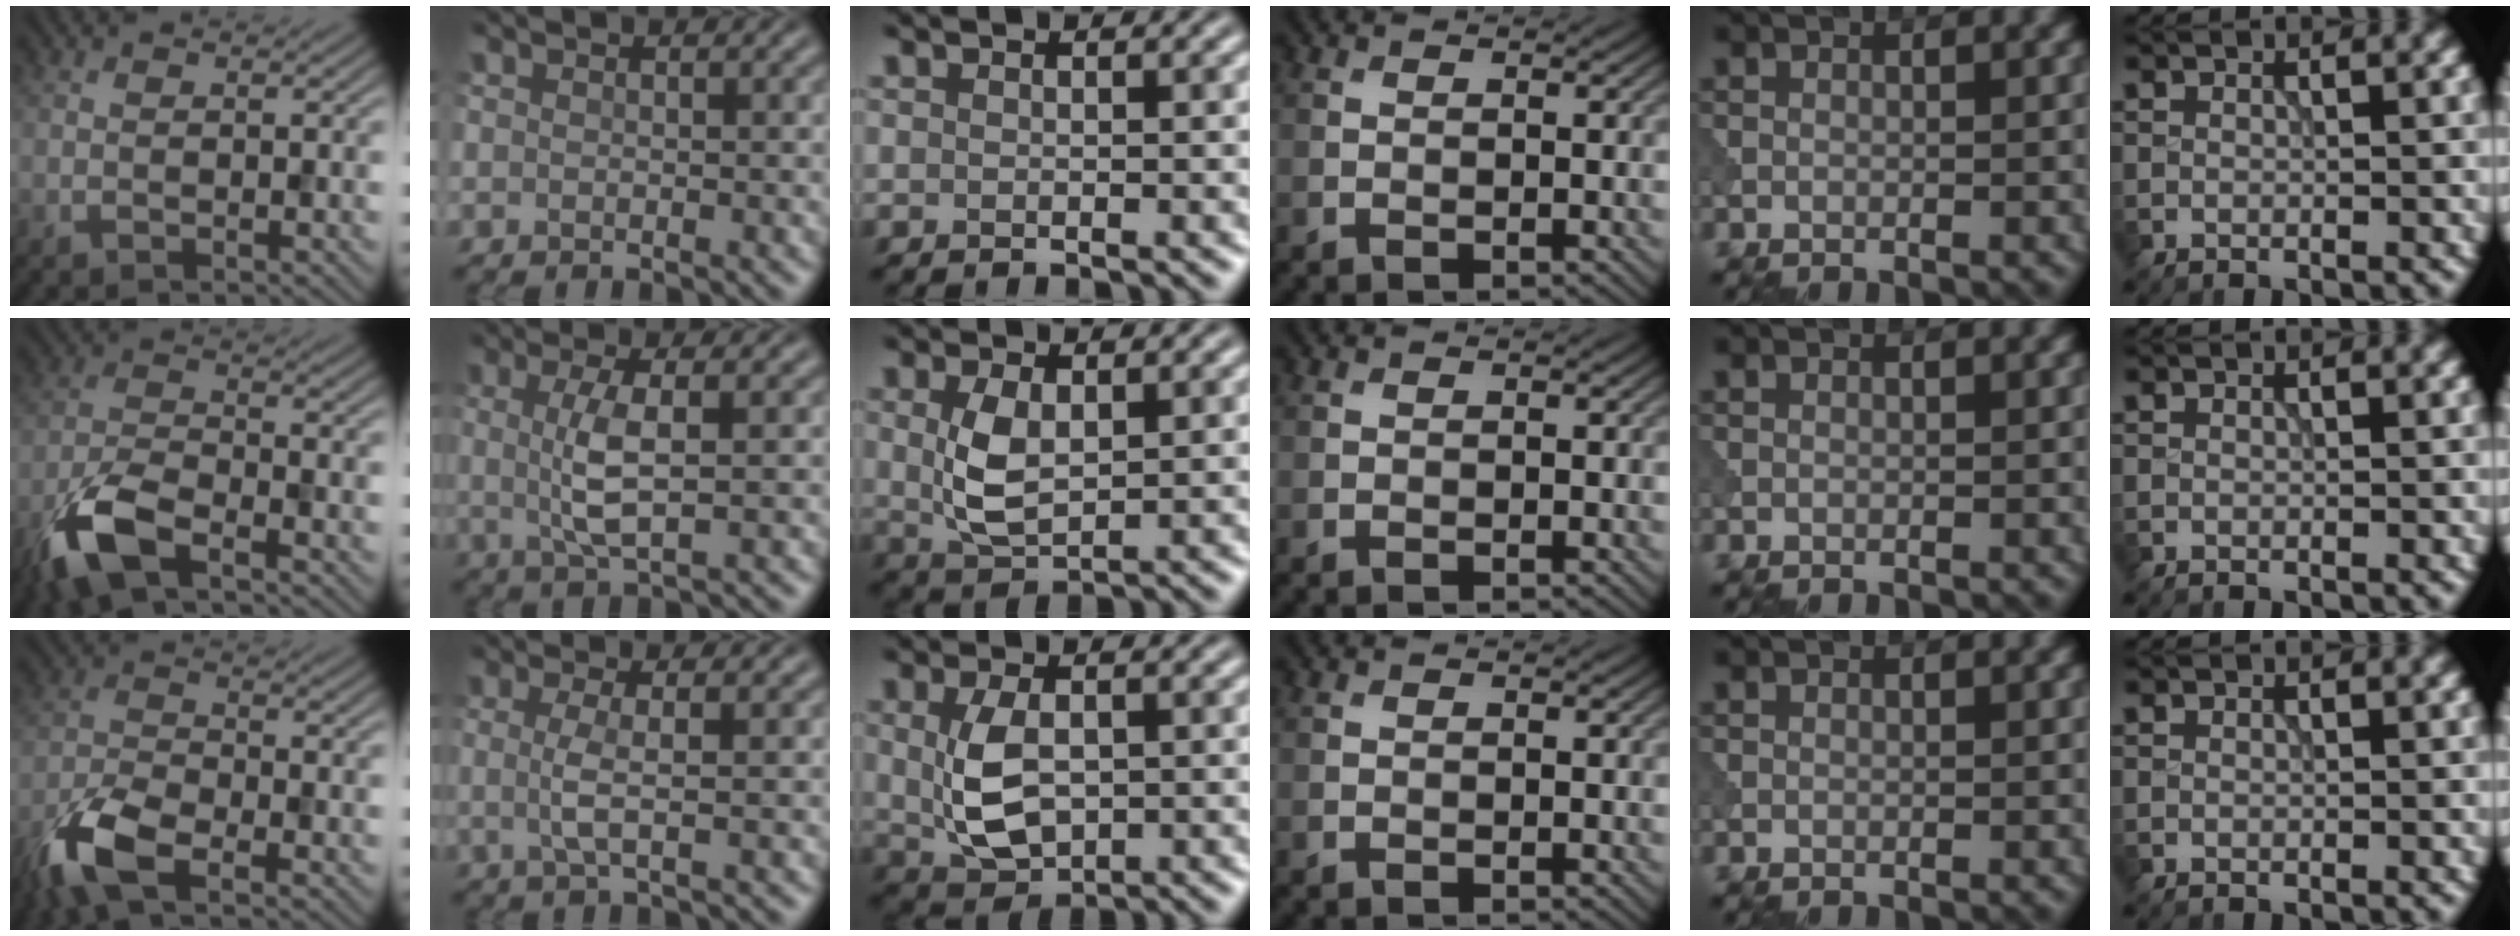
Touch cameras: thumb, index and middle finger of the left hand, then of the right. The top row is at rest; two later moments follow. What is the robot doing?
{"motion": "wipe", "object": "makeup brush"}